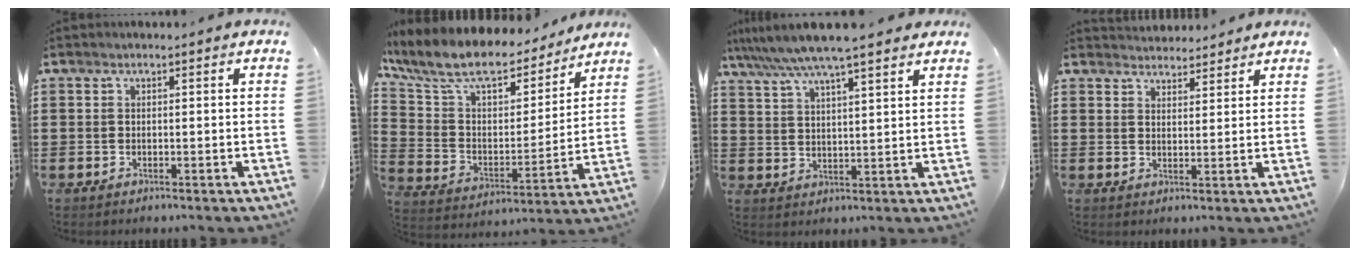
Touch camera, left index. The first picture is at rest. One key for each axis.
{"total": 10.2, "fx": 8.5, "fy": 3.2, "fz": 4.6, "tx": -0.129, "ty": -0.054, "tz": 0.147}
{"total": 7.1, "fx": 6.1, "fy": 0.1, "fz": 3.7, "tx": -0.090, "ty": -0.021, "tz": 0.106}
{"total": 3.0, "fx": 2.9, "fy": 0.5, "fz": -0.3, "tx": -0.004, "ty": -0.007, "tz": 0.057}